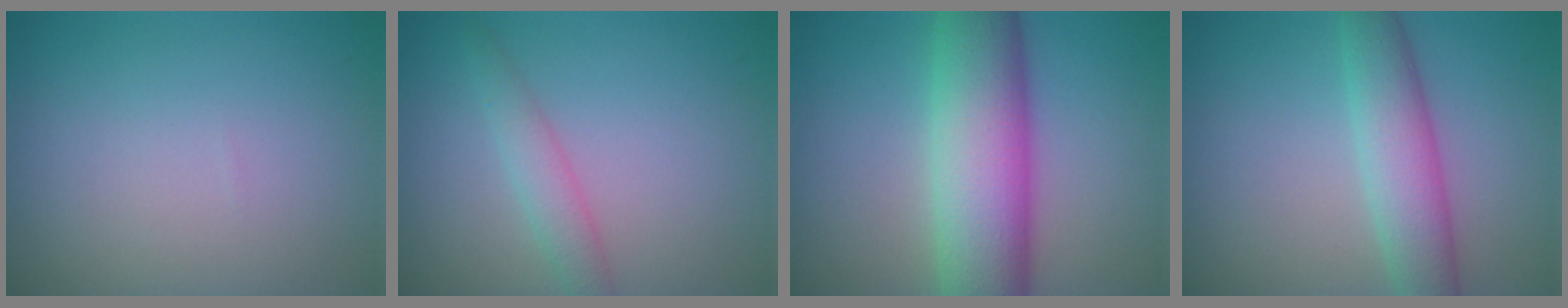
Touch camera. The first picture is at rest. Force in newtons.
{"total": 2.1, "press": 2.1, "slide": 0.1}
{"total": 10.3, "press": 10.3, "slide": 0.2}
{"total": 4.9, "press": 4.9, "slide": 0.1}